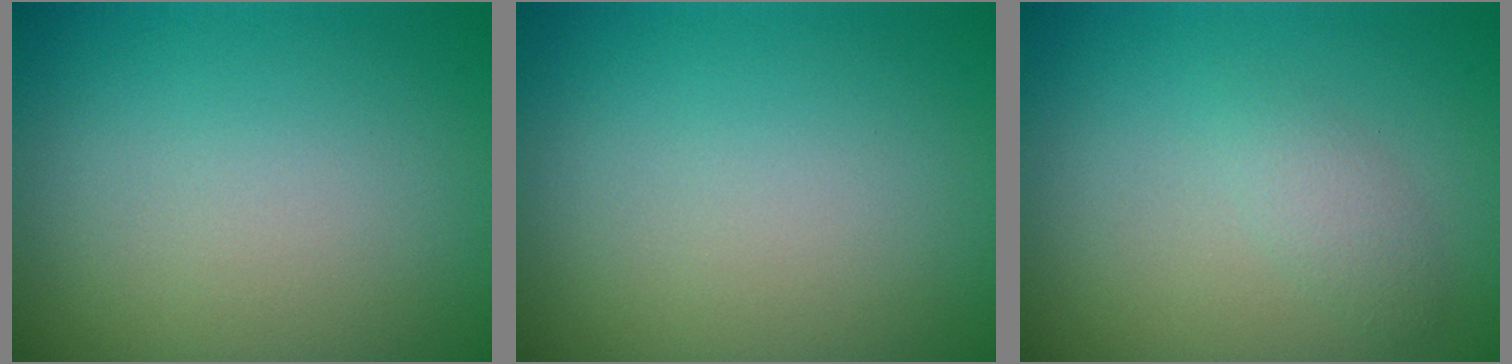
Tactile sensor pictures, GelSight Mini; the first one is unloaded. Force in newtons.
{"total": 0.0}
{"total": 1.4, "press": 1.4, "slide": 0.1}